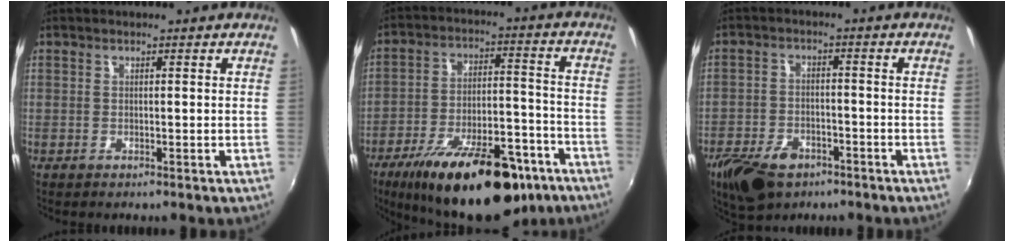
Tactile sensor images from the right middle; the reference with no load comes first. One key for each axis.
{"total": 24.6, "fx": -16.6, "fy": 9.1, "fz": 15.7, "tx": -0.258, "ty": -0.015, "tz": -0.236}
{"total": 11.9, "fx": -7.6, "fy": 6.6, "fz": 6.3, "tx": -0.156, "ty": -0.019, "tz": -0.133}